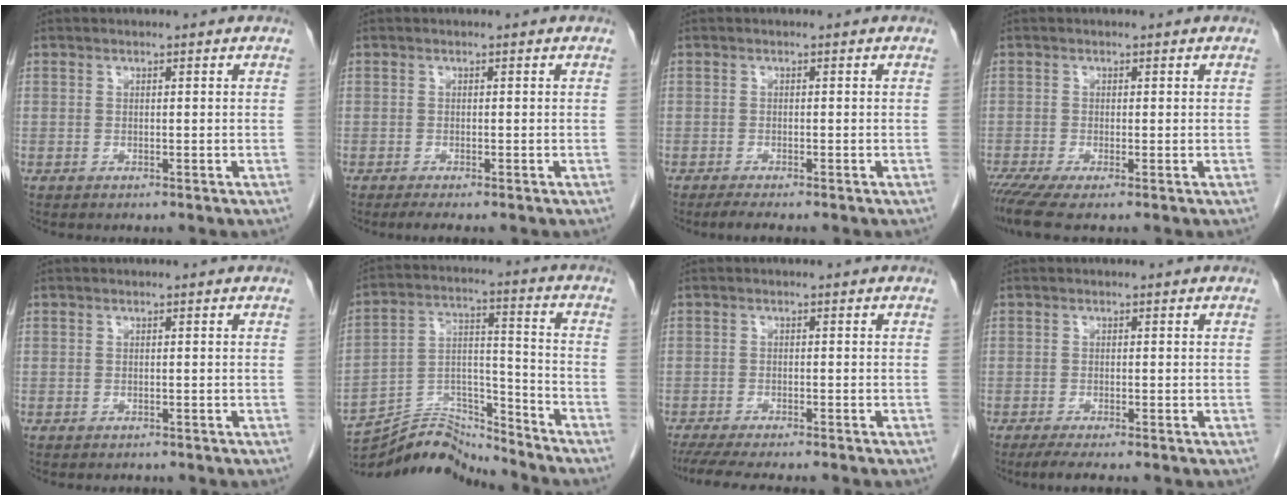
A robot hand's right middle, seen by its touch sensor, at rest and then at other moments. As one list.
[{"total": 1.7, "force": [-1.4, 0.0, 1.1], "torque": [-0.019, -0.007, -0.021]}, {"total": 2.2, "force": [-1.8, 0.0, 1.3], "torque": [-0.027, -0.008, -0.030]}, {"total": 3.8, "force": [-2.4, 0.4, 2.9], "torque": [-0.056, -0.013, -0.047]}, {"total": 1.0, "force": [-0.9, 0.4, 0.1], "torque": [-0.007, -0.001, -0.013]}, {"total": 13.1, "force": [-13.0, 0.4, 1.5], "torque": [-0.031, 0.031, -0.236]}, {"total": 9.3, "force": [-8.0, 0.9, 4.8], "torque": [-0.064, -0.014, -0.120]}, {"total": 3.0, "force": [-2.3, 0.0, 1.8], "torque": [-0.034, -0.008, -0.041]}]